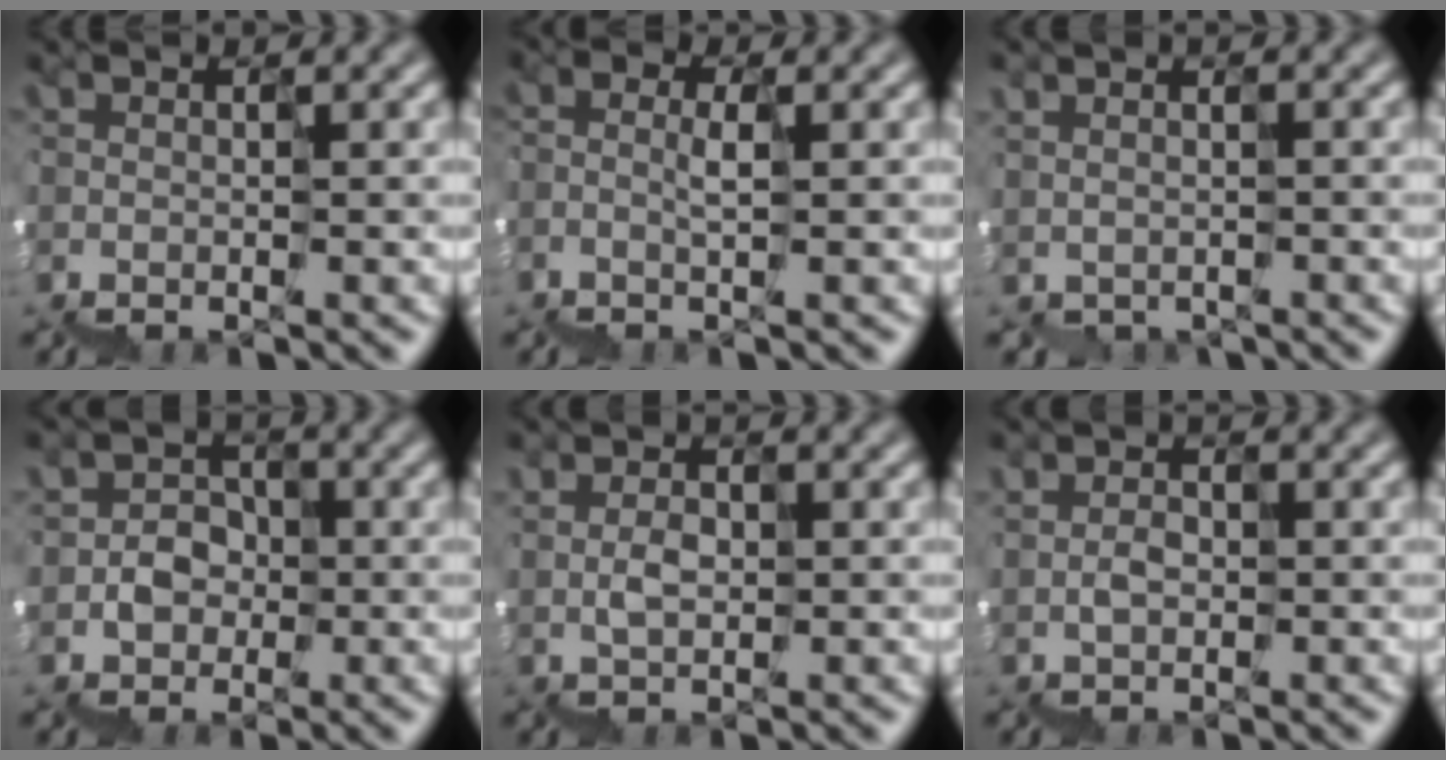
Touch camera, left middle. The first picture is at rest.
{"total": 1.6, "force": [-0.4, 0.7, 1.4], "torque": [-0.033, 0.016, -0.017]}
{"total": 1.6, "force": [-1.4, 0.7, -0.4], "torque": [0.012, -0.009, -0.006]}
{"total": 2.6, "force": [0.0, 2.6, 0.2], "torque": [0.002, 0.011, 0.000]}
{"total": 1.3, "force": [1.2, 0.4, 0.0], "torque": [0.006, 0.014, 0.026]}
{"total": 1.0, "force": [0.9, 0.4, -0.4], "torque": [0.013, 0.013, 0.019]}